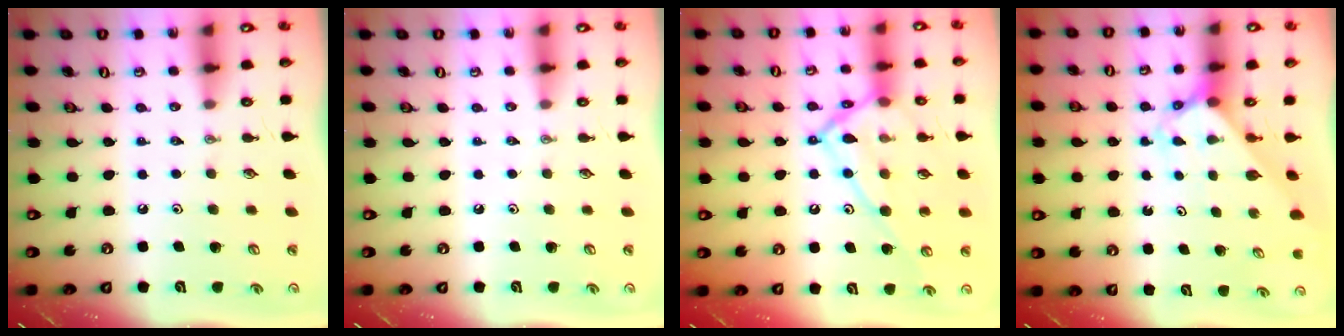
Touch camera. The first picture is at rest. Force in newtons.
{"total": 0.0}
{"total": 18.8, "press": 18.7, "slide": 1.5}
{"total": 2.7, "press": 2.7, "slide": 0.1}